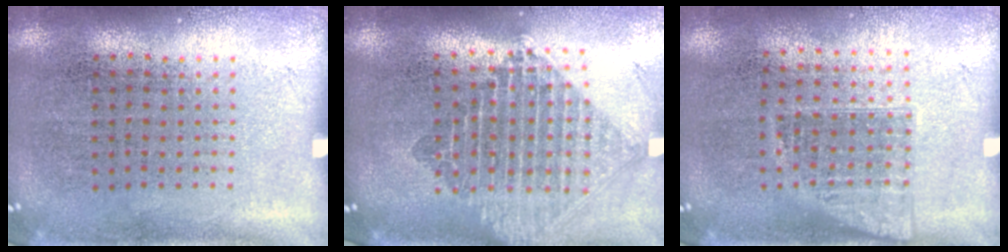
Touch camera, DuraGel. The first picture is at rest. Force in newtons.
{"total": 2.3, "press": 1.8, "slide": 1.4}
{"total": 1.1, "press": 0.9, "slide": 0.6}